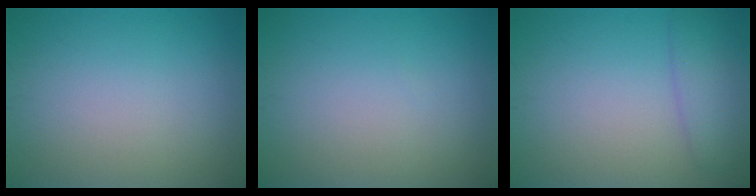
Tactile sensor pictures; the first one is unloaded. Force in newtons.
{"total": 0.0}
{"total": 2.8, "press": 2.8, "slide": 0.1}